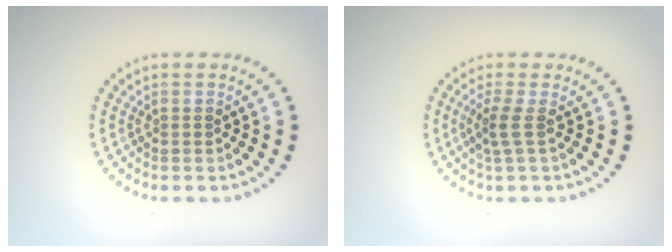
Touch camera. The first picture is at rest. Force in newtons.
{"total": 1.7, "press": 1.1, "slide": 1.3}